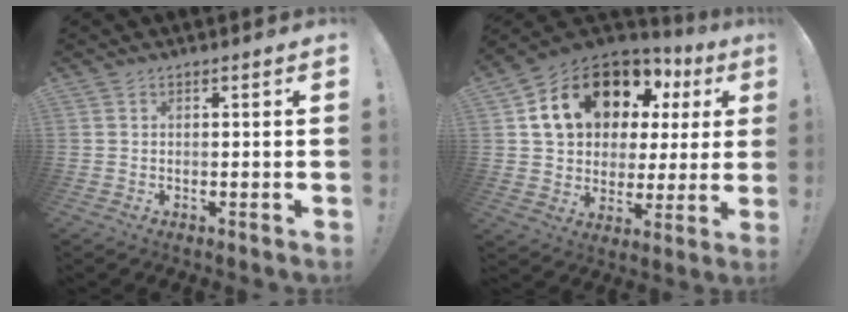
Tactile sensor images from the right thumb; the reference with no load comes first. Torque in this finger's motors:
{"motor_torque": [1.60, 3.41, 0.23, 0.23, 0.16]}